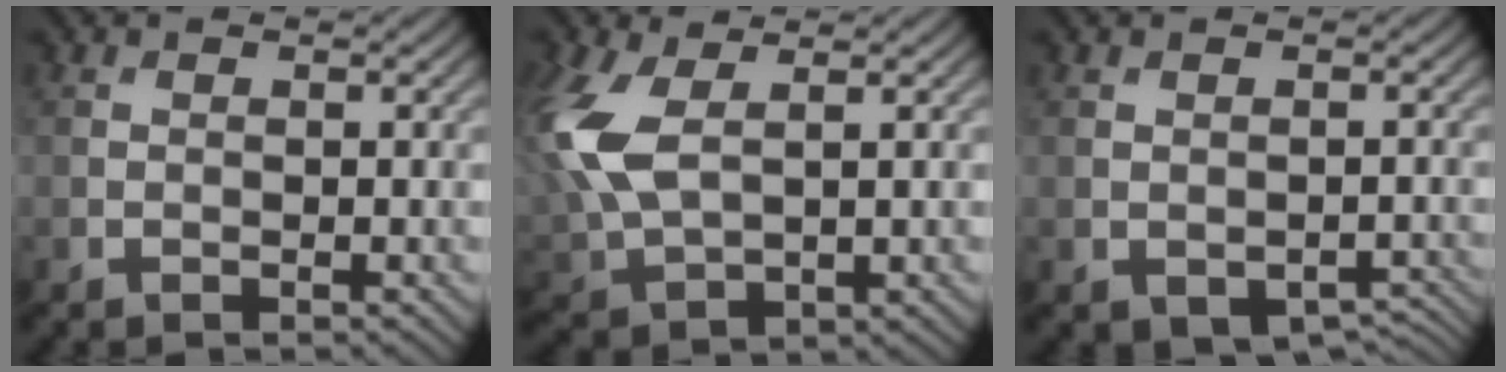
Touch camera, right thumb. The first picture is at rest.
{"total": 10.3, "force": [2.3, 5.8, 8.3], "torque": [-0.242, 0.001, 0.046]}
{"total": 3.2, "force": [-1.7, 1.9, 2.0], "torque": [-0.030, -0.015, -0.012]}